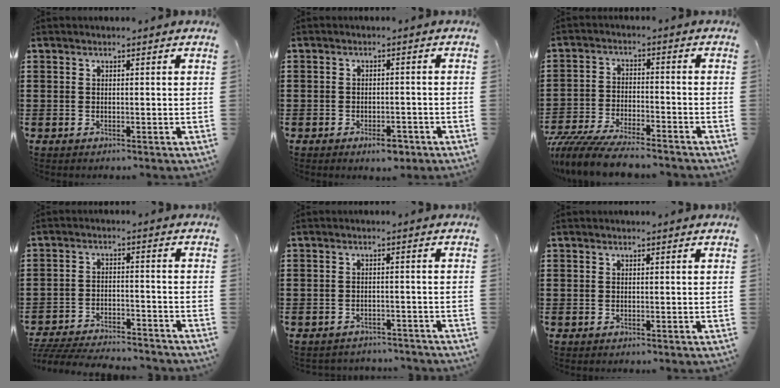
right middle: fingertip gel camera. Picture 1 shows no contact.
{"total": 2.6, "force": [-2.1, 1.2, 0.9], "torque": [-0.017, 0.005, -0.042]}
{"total": 7.1, "force": [-6.8, 0.5, 2.0], "torque": [-0.045, 0.002, -0.131]}
{"total": 5.7, "force": [-5.6, 0.3, 1.1], "torque": [-0.027, 0.001, -0.112]}
{"total": 2.2, "force": [-2.1, 0.3, -0.1], "torque": [-0.006, -0.002, -0.046]}
{"total": 0.0}